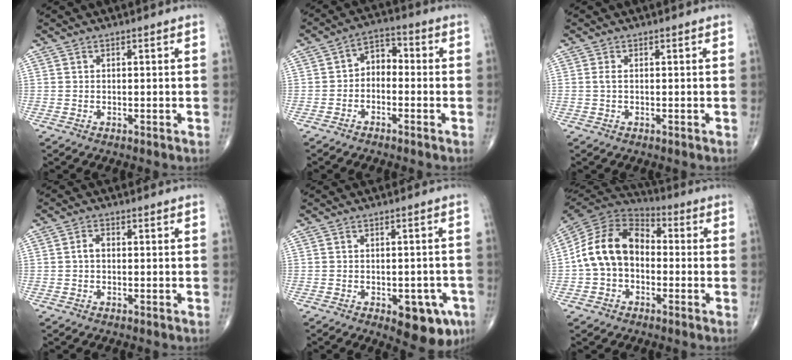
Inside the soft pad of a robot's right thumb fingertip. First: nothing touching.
{"total": 5.1, "force": [-1.1, 3.6, 3.4], "torque": [-0.036, 0.032, -0.036]}
{"total": 0.9, "force": [0.0, 0.4, 0.8], "torque": [-0.021, -0.001, 0.000]}
{"total": 1.8, "force": [-0.2, 1.2, 1.4], "torque": [-0.018, 0.008, -0.008]}
{"total": 10.1, "force": [-4.5, 4.7, 7.7], "torque": [-0.062, 0.012, -0.050]}
{"total": 14.3, "force": [-1.3, 10.6, 9.6], "torque": [-0.155, 0.040, -0.037]}